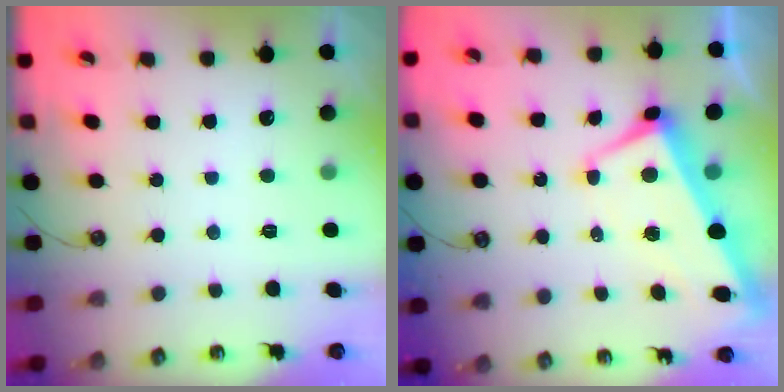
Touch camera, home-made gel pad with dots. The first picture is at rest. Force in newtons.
{"total": 1.6, "press": 0.8, "slide": 1.4}